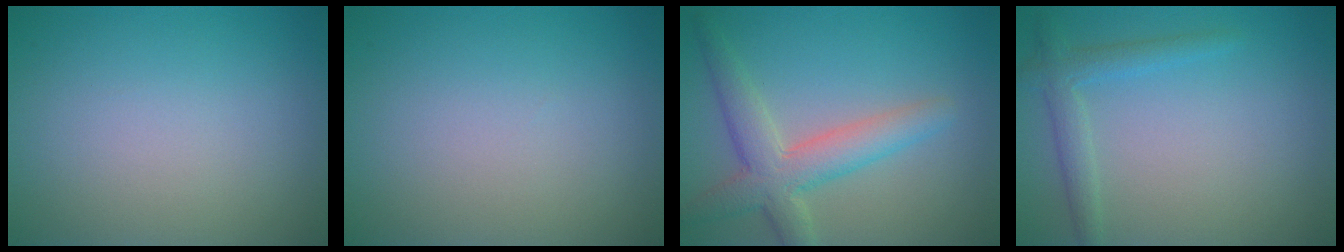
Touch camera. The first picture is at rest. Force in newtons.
{"total": 0.0}
{"total": 4.8, "press": 4.8, "slide": 0.3}
{"total": 2.3, "press": 2.3, "slide": 0.1}